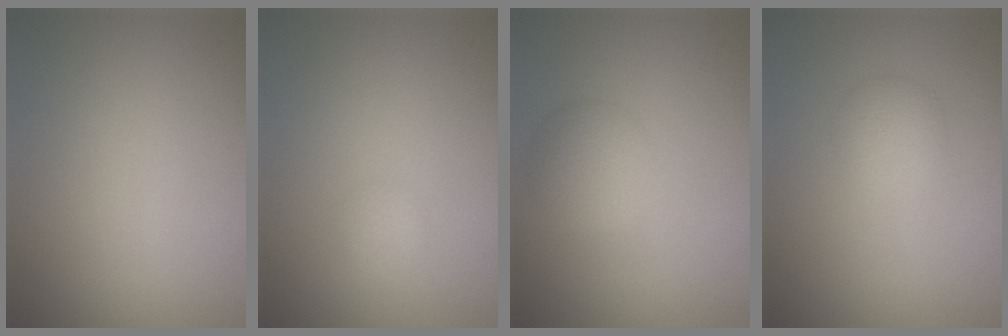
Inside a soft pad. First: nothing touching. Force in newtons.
{"total": 1.0, "press": 1.0, "slide": 0.1}
{"total": 3.0, "press": 3.0, "slide": 0.1}
{"total": 2.0, "press": 2.0, "slide": 0.1}